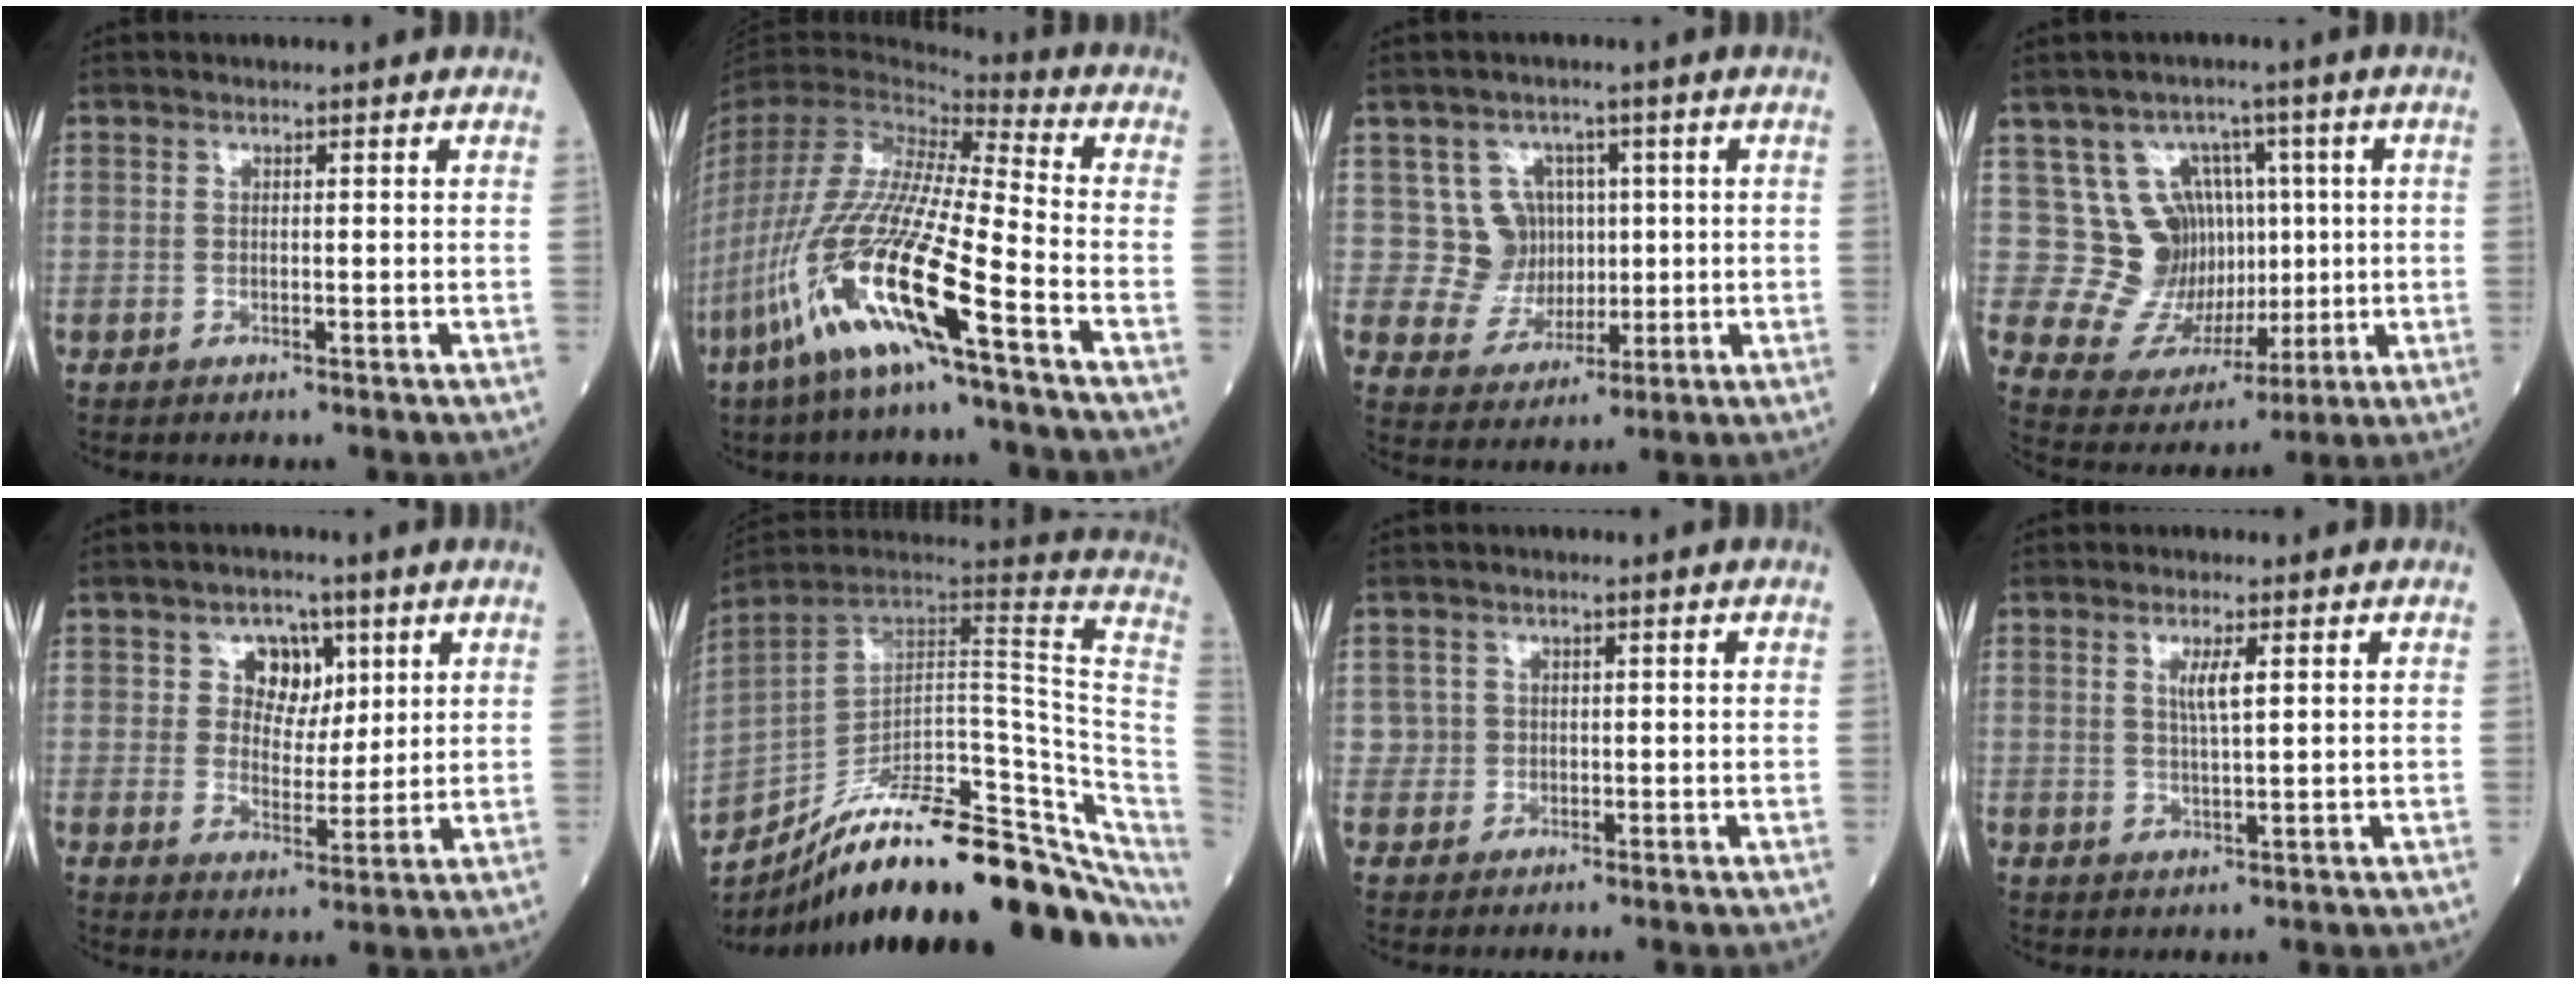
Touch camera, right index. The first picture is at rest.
{"total": 21.1, "force": [-10.2, 1.3, 18.4], "torque": [-0.422, -0.052, -0.203]}
{"total": 6.4, "force": [1.4, 6.2, 0.5], "torque": [-0.005, 0.019, 0.030]}
{"total": 10.2, "force": [2.1, 9.3, 3.7], "torque": [-0.066, 0.034, 0.058]}
{"total": 5.6, "force": [2.5, 4.3, 2.8], "torque": [-0.041, 0.009, 0.042]}
{"total": 27.4, "force": [-20.0, 4.6, 18.1], "torque": [-0.187, 0.010, -0.300]}
{"total": 1.3, "force": [0.0, 1.3, -0.2], "torque": [0.006, 0.006, -0.004]}
{"total": 2.9, "force": [0.9, 0.0, 2.7], "torque": [-0.059, -0.003, 0.018]}